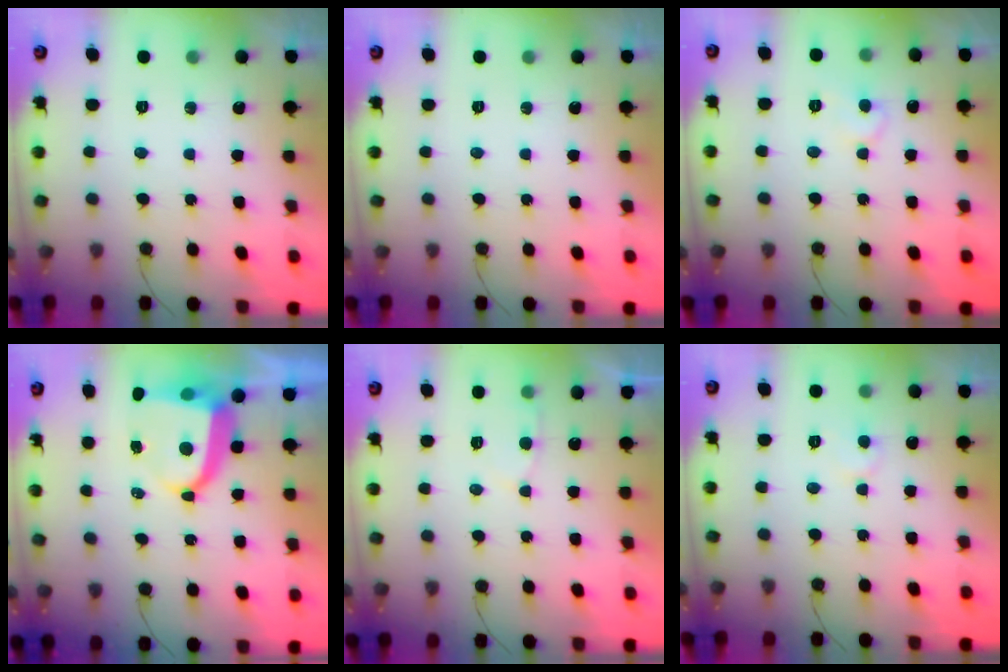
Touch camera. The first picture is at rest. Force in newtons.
{"total": 0.0}
{"total": 5.9, "press": 5.9, "slide": 0.4}
{"total": 8.4, "press": 8.3, "slide": 1.1}
{"total": 3.9, "press": 3.8, "slide": 0.6}
{"total": 4.6, "press": 4.6, "slide": 0.4}